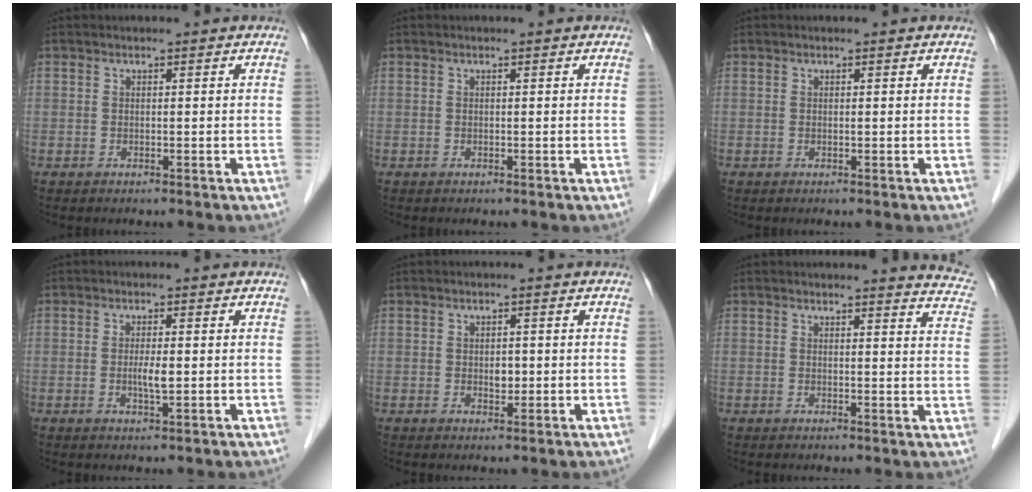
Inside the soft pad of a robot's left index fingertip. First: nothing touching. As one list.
[{"total": 0.0}, {"total": 0.0}, {"total": 2.4, "force": [-0.2, 0.3, 2.4], "torque": [-0.049, -0.003, -0.003]}, {"total": 1.7, "force": [-0.1, 1.1, 1.3], "torque": [-0.021, 0.000, 0.001]}, {"total": 8.0, "force": [7.9, 0.4, 1.3], "torque": [0.007, -0.059, 0.051]}]